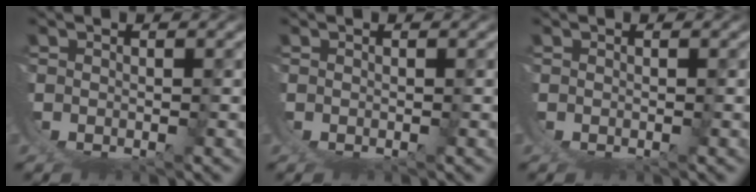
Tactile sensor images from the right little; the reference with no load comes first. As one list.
[{"total": 0.0}, {"total": 0.0}]